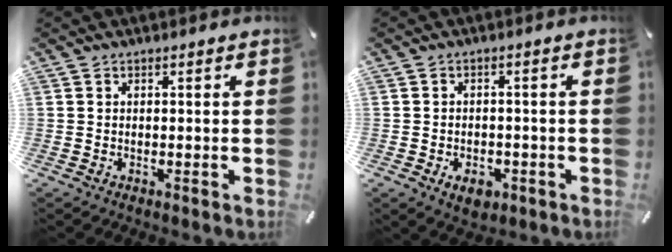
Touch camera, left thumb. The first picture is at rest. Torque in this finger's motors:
{"motor_torque": [0.04, 0.10, -0.01, 0.05, 0.00]}